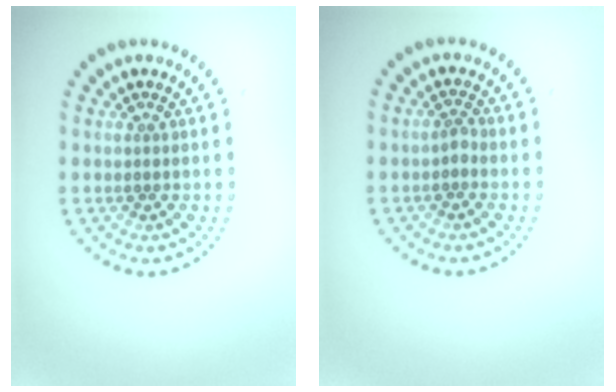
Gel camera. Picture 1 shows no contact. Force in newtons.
{"total": 0.9, "press": 0.7, "slide": 0.6}